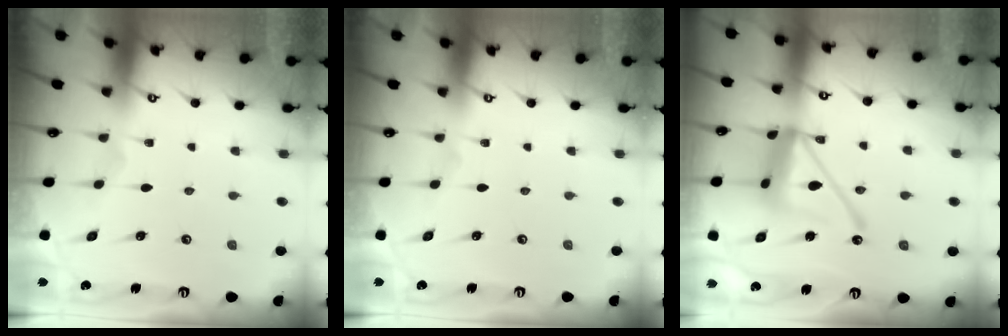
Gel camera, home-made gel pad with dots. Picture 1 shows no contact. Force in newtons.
{"total": 0.0}
{"total": 15.4, "press": 15.3, "slide": 1.4}